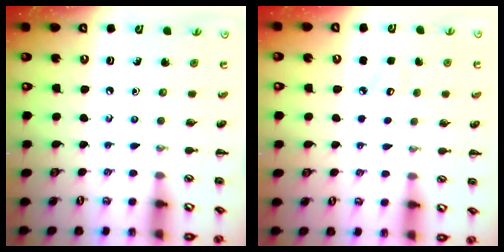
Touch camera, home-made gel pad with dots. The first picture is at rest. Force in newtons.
{"total": 5.3, "press": 5.1, "slide": 1.4}